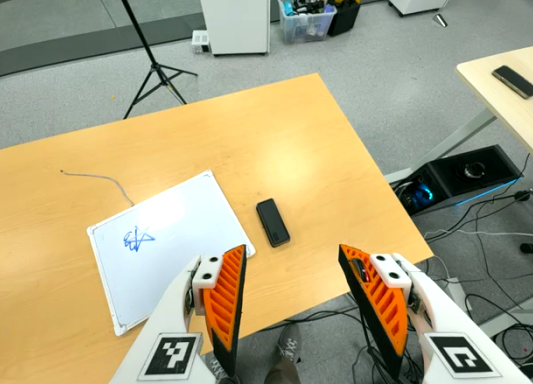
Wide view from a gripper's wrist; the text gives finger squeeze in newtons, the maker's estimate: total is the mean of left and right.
{"total": 0.0}